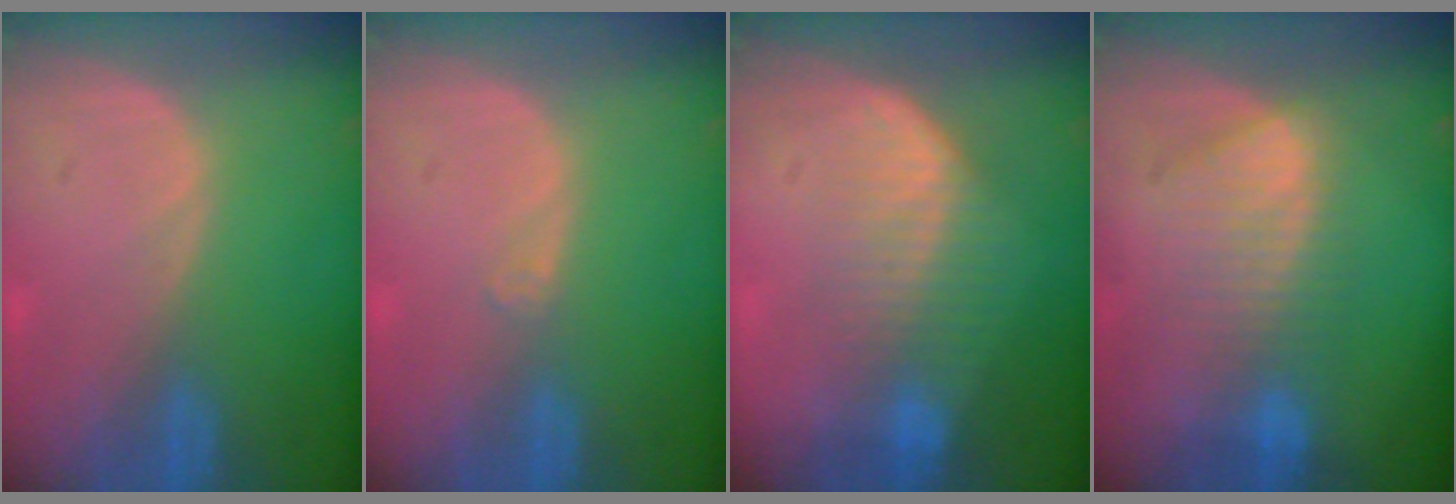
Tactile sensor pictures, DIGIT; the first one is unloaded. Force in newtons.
{"total": 0.9, "press": 0.7, "slide": 0.6}
{"total": 7.2, "press": 6.7, "slide": 2.9}
{"total": 7.6, "press": 7.4, "slide": 1.8}